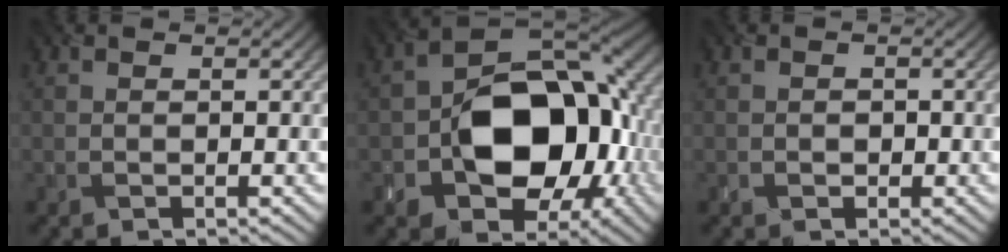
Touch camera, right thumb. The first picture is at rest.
{"total": 15.1, "force": [-3.0, 10.8, 10.1], "torque": [-0.127, -0.015, -0.059]}
{"total": 1.2, "force": [-0.6, 1.0, 0.0], "torque": [0.003, -0.013, -0.002]}